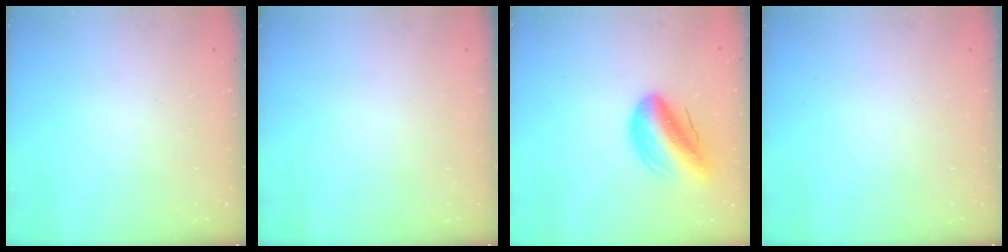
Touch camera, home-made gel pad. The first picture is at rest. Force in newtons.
{"total": 0.0}
{"total": 14.7, "press": 14.0, "slide": 4.5}
{"total": 0.0}